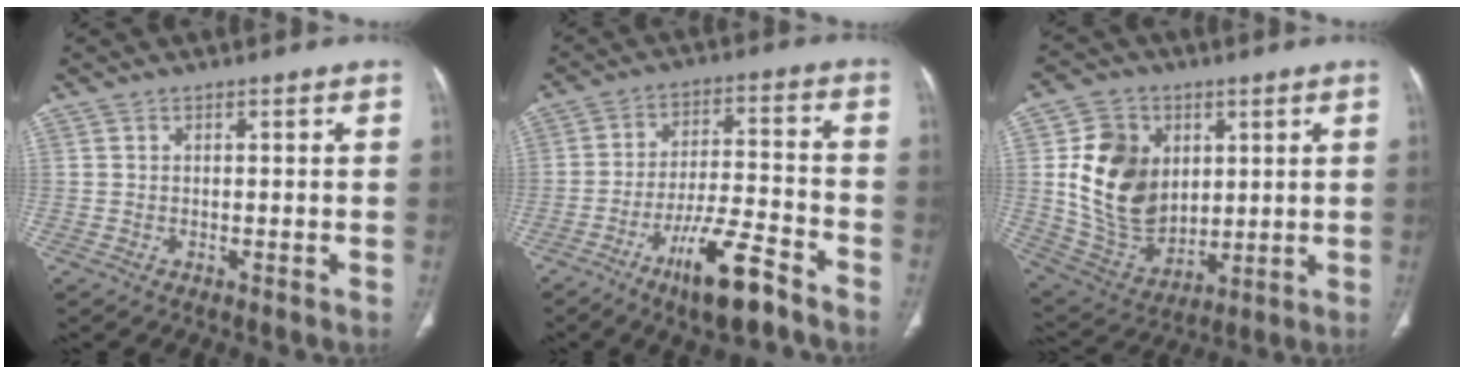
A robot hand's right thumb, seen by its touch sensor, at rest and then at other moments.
{"total": 12.4, "force": [-8.2, 3.0, 8.9], "torque": [-0.155, 0.053, -0.139]}
{"total": 17.4, "force": [3.3, 13.1, 11.0], "torque": [-0.158, -0.016, 0.079]}